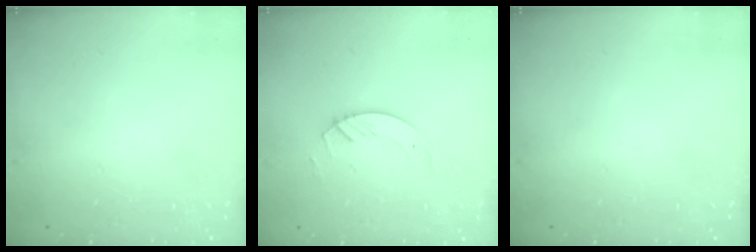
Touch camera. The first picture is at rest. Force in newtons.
{"total": 3.6, "press": 3.6, "slide": 0.4}
{"total": 0.0}